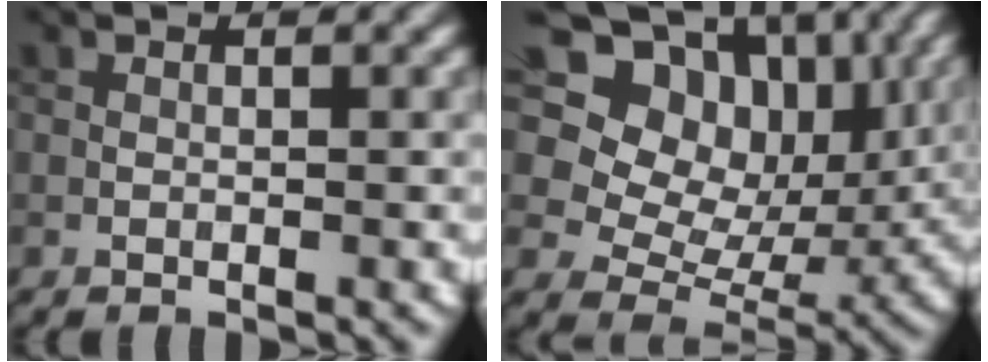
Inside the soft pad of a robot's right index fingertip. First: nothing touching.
{"total": 16.5, "force": [7.4, 11.7, 9.0], "torque": [-0.194, 0.054, 0.142]}